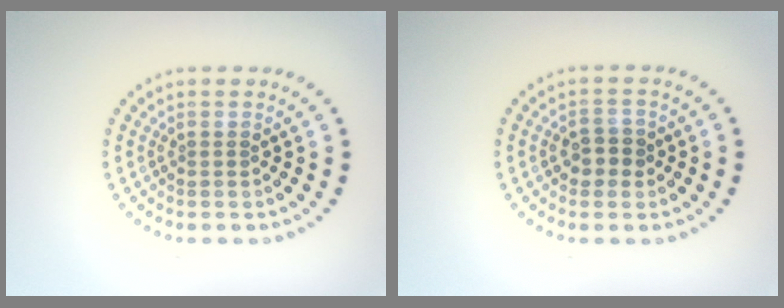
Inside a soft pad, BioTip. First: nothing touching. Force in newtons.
{"total": 2.1, "press": 2.0, "slide": 0.4}